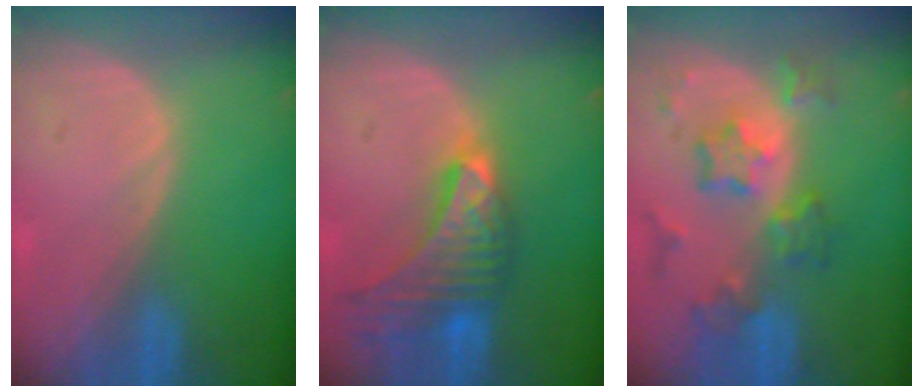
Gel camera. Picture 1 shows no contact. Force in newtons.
{"total": 9.7, "press": 8.6, "slide": 4.4}
{"total": 8.4, "press": 7.4, "slide": 4.0}